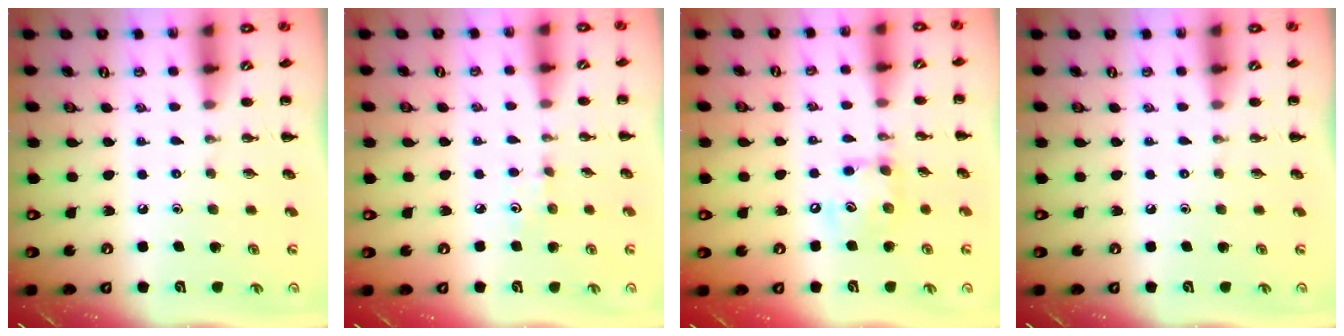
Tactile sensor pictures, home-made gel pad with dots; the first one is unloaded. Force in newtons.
{"total": 4.2, "press": 3.9, "slide": 1.4}
{"total": 9.8, "press": 9.8, "slide": 1.2}
{"total": 0.0}